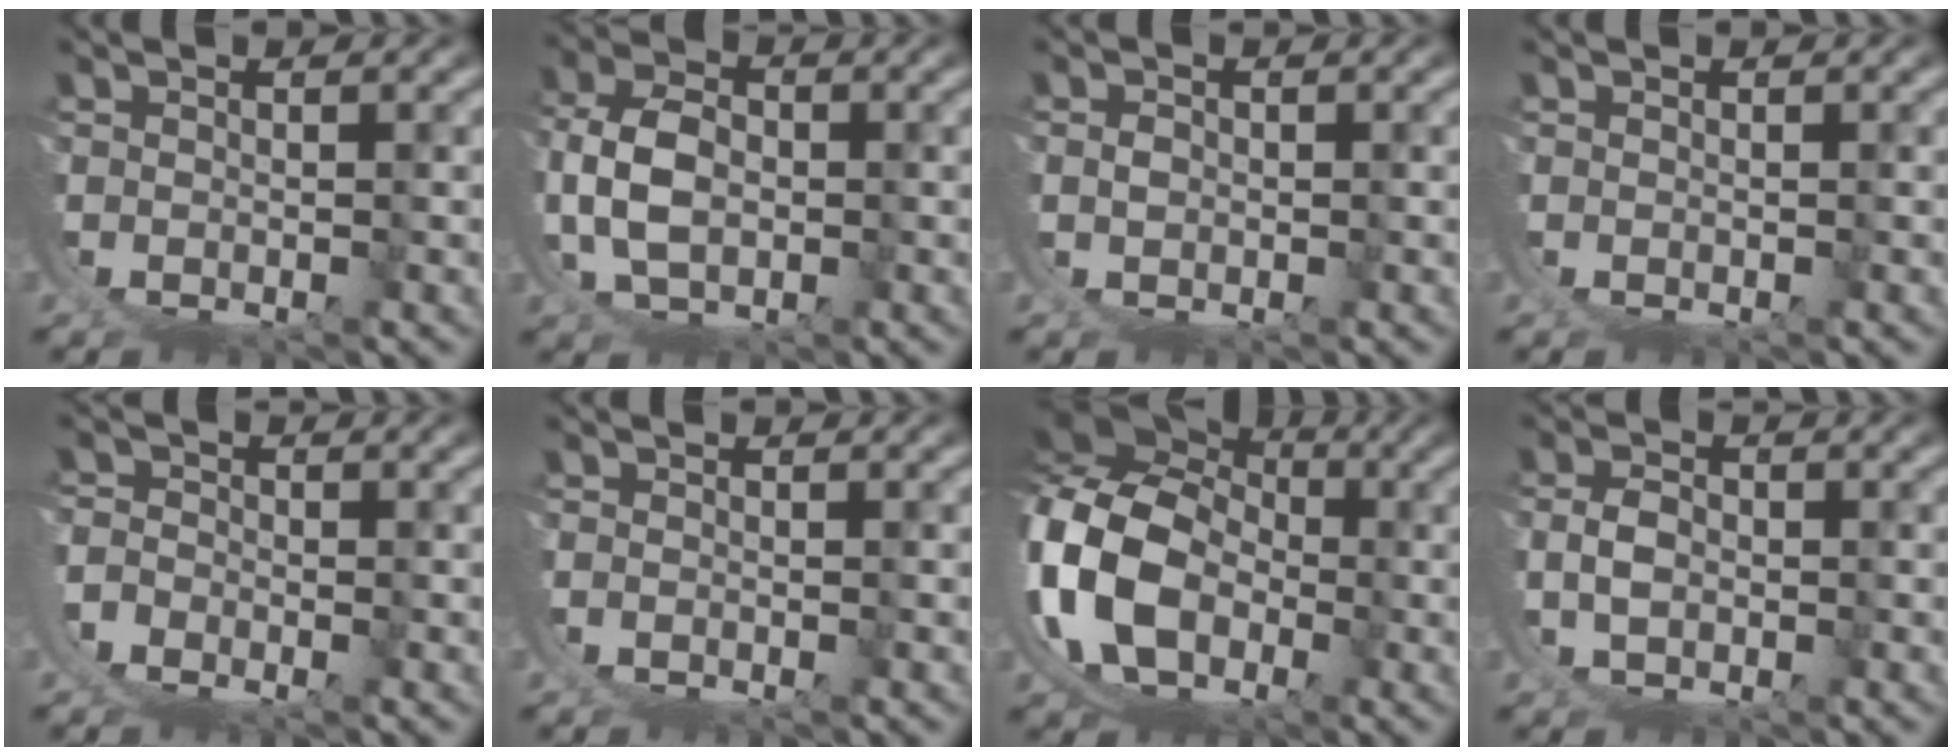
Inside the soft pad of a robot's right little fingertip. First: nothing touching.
{"total": 6.0, "force": [3.2, 3.1, 4.1], "torque": [-0.091, -0.003, 0.060]}
{"total": 1.4, "force": [0.9, 1.0, 0.5], "torque": [-0.016, 0.002, 0.012]}
{"total": 0.0}
{"total": 4.6, "force": [0.2, 4.2, 1.8], "torque": [-0.061, -0.016, 0.000]}
{"total": 0.8, "force": [-0.1, 0.7, 0.4], "torque": [-0.012, -0.001, -0.003]}
{"total": 15.7, "force": [2.1, 12.8, 8.9], "torque": [-0.235, -0.040, 0.040]}
{"total": 3.5, "force": [1.6, 2.2, 2.1], "torque": [-0.055, -0.001, 0.029]}